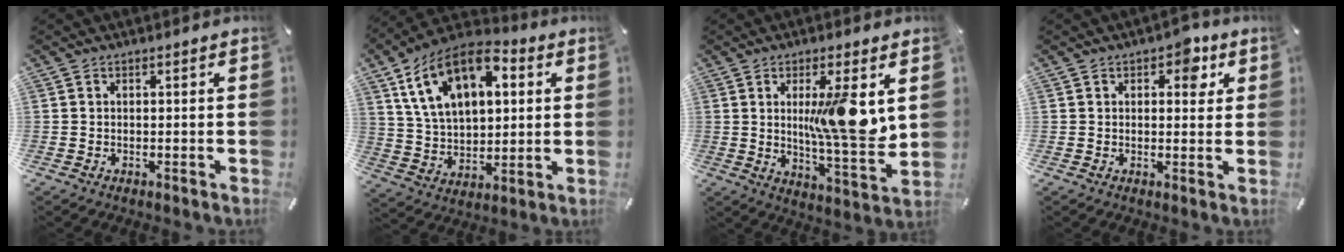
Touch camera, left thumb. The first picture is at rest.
{"total": 17.8, "force": [8.2, 11.1, 11.2], "torque": [-0.225, -0.020, 0.145]}
{"total": 14.4, "force": [3.5, 2.9, 13.6], "torque": [-0.220, -0.027, 0.048]}
{"total": 5.7, "force": [2.5, 3.5, 3.8], "torque": [-0.027, -0.009, 0.032]}